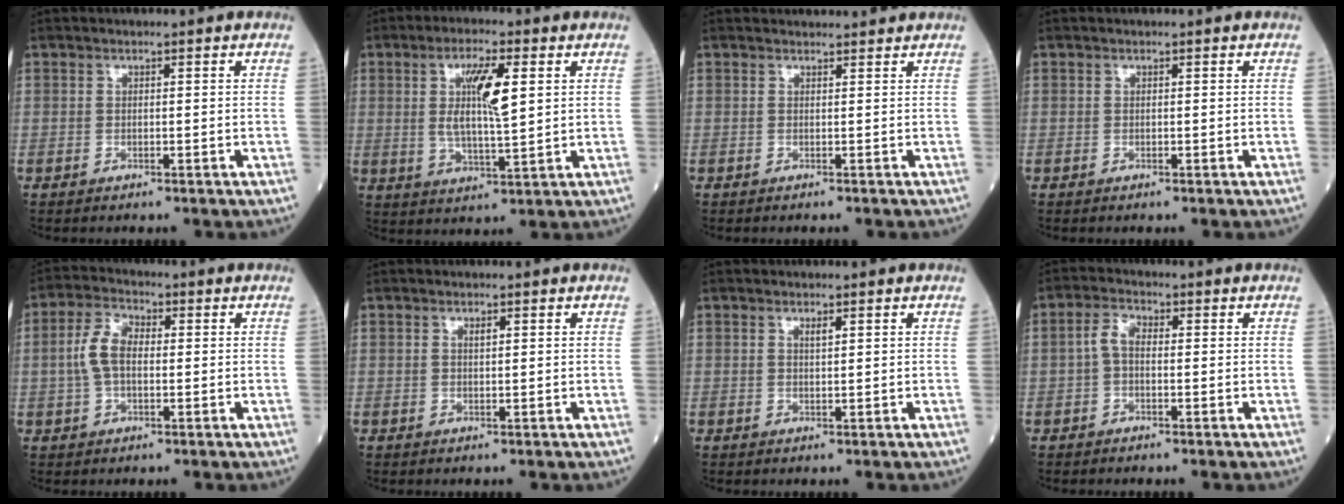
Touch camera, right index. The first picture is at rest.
{"total": 8.4, "force": [2.1, 1.3, 8.1], "torque": [-0.151, 0.000, 0.039]}
{"total": 2.9, "force": [2.8, 0.5, 0.6], "torque": [-0.023, 0.019, 0.027]}
{"total": 0.0}
{"total": 5.7, "force": [0.2, 3.0, 4.8], "torque": [-0.114, 0.017, 0.000]}
{"total": 0.7, "force": [0.4, 0.1, 0.6], "torque": [-0.014, -0.002, 0.007]}
{"total": 1.0, "force": [0.6, 0.0, 0.8], "torque": [-0.017, -0.002, 0.010]}
{"total": 3.0, "force": [-0.2, 1.6, 2.5], "torque": [-0.052, 0.014, -0.006]}